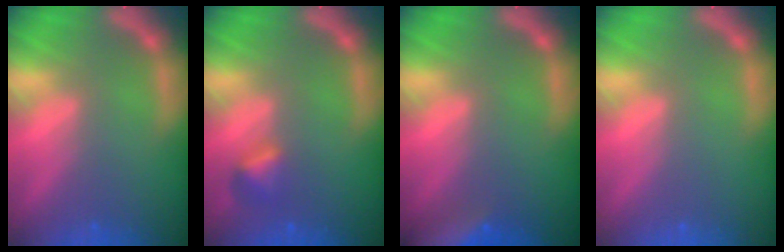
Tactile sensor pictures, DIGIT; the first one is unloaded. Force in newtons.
{"total": 1.9}
{"total": 8.9}
{"total": 0.0}